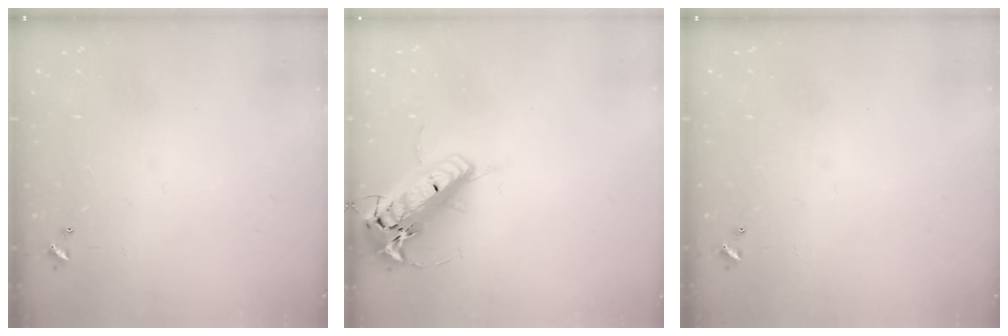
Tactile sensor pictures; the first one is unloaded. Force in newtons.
{"total": 22.0, "press": 21.5, "slide": 4.5}
{"total": 0.0}